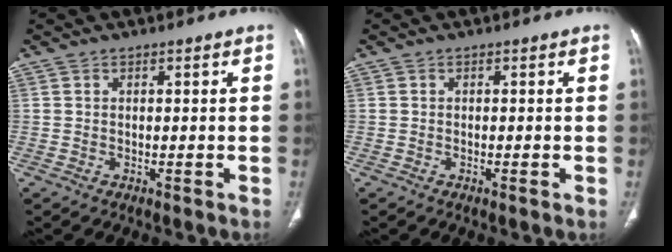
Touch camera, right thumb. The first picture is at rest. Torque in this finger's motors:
{"motor_torque": [-0.34, 0.07, -0.25, -0.07, -0.02]}